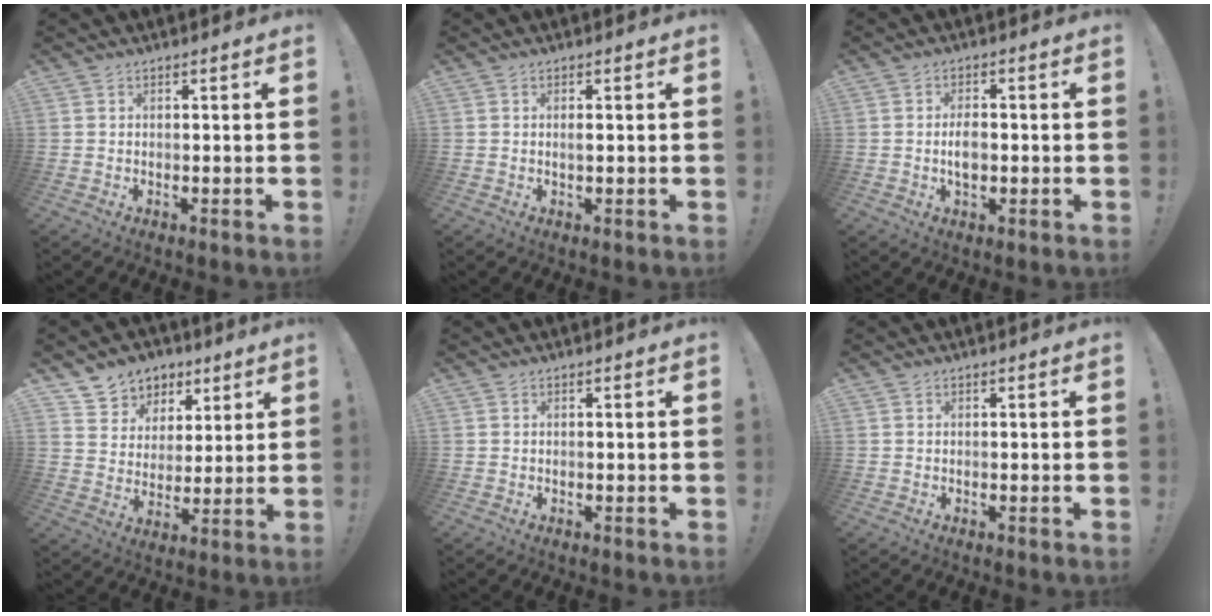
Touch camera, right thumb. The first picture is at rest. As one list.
[{"total": 1.0, "force": [0.0, 0.2, 1.0], "torque": [-0.013, -0.002, -0.001]}, {"total": 4.2, "force": [-0.8, 2.4, 3.4], "torque": [-0.064, 0.000, -0.020]}, {"total": 8.5, "force": [4.7, 6.9, 1.3], "torque": [-0.020, -0.037, 0.097]}, {"total": 0.0}, {"total": 0.0}]